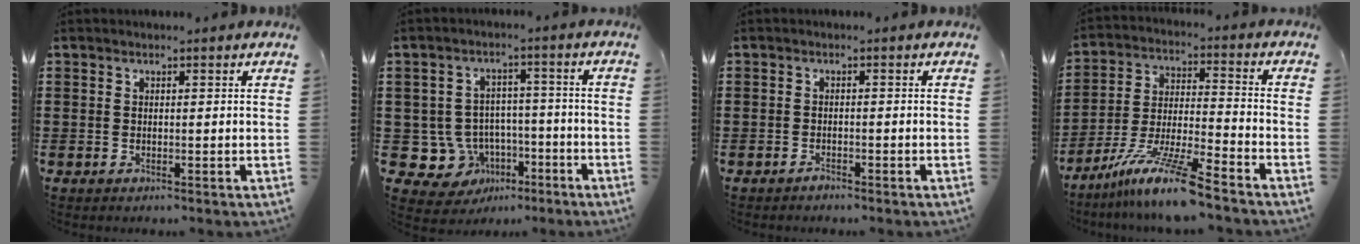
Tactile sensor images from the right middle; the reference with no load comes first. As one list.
[{"total": 7.1, "force": [-2.9, 6.2, 1.7], "torque": [-0.069, 0.006, -0.051]}, {"total": 1.0, "force": [-0.9, 0.2, 0.3], "torque": [-0.008, -0.001, -0.019]}, {"total": 10.9, "force": [-8.6, 0.2, 6.7], "torque": [-0.138, 0.000, -0.170]}]